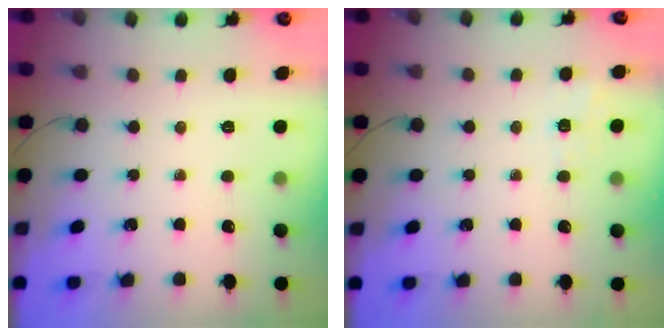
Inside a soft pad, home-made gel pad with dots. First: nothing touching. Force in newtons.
{"total": 1.4, "press": 0.6, "slide": 1.3}